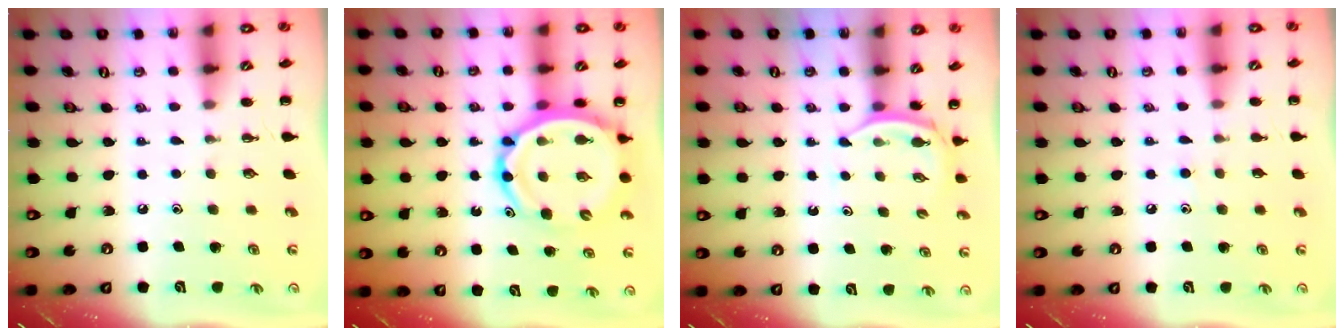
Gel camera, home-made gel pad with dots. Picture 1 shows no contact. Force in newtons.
{"total": 14.2, "press": 13.6, "slide": 3.9}
{"total": 2.3, "press": 2.1, "slide": 0.9}
{"total": 4.9, "press": 4.5, "slide": 1.8}